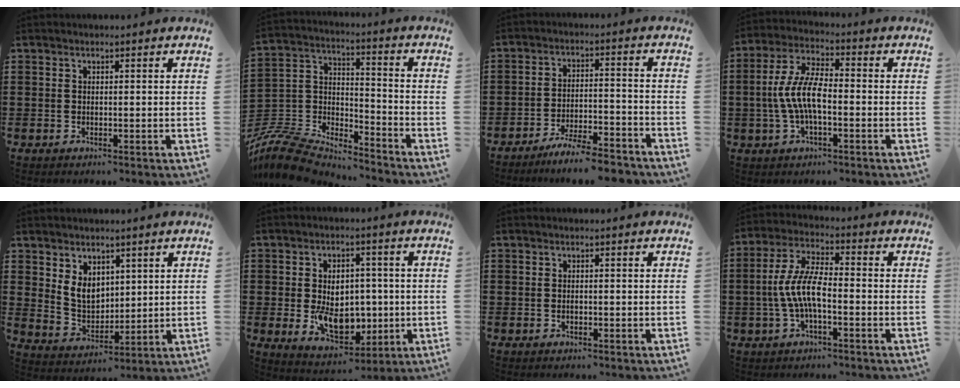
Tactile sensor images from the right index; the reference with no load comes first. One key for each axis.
{"total": 9.3, "fx": -8.7, "fy": 2.2, "fz": 2.2, "tx": -0.076, "ty": -0.002, "tz": -0.179}
{"total": 6.4, "fx": -5.9, "fy": 0.2, "fz": 2.5, "tx": -0.046, "ty": -0.001, "tz": -0.111}
{"total": 8.5, "fx": -1.5, "fy": 3.3, "fz": 7.7, "tx": -0.174, "ty": -0.006, "tz": -0.034}
{"total": 6.0, "fx": 2.7, "fy": 4.4, "fz": 3.0, "tx": -0.066, "ty": 0.006, "tz": 0.051}
{"total": 9.1, "fx": -1.0, "fy": 6.4, "fz": 6.4, "tx": -0.106, "ty": 0.001, "tz": -0.020}
{"total": 0.7, "fx": -0.2, "fy": 0.4, "fz": 0.6, "tx": -0.013, "ty": -0.001, "tz": -0.003}
{"total": 8.2, "fx": -1.8, "fy": 2.8, "fz": 7.5, "tx": -0.170, "ty": -0.009, "tz": -0.039}